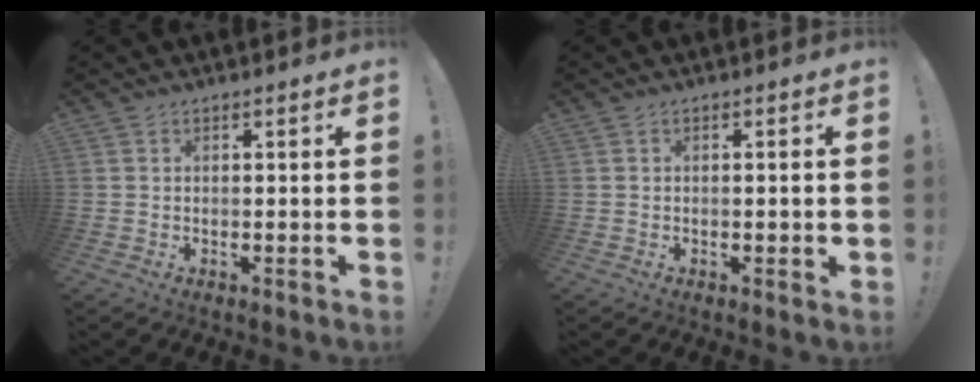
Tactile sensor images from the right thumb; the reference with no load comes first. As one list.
[{"total": 1.2, "force": [-0.4, 0.3, 1.0], "torque": [-0.014, 0.001, -0.008]}]